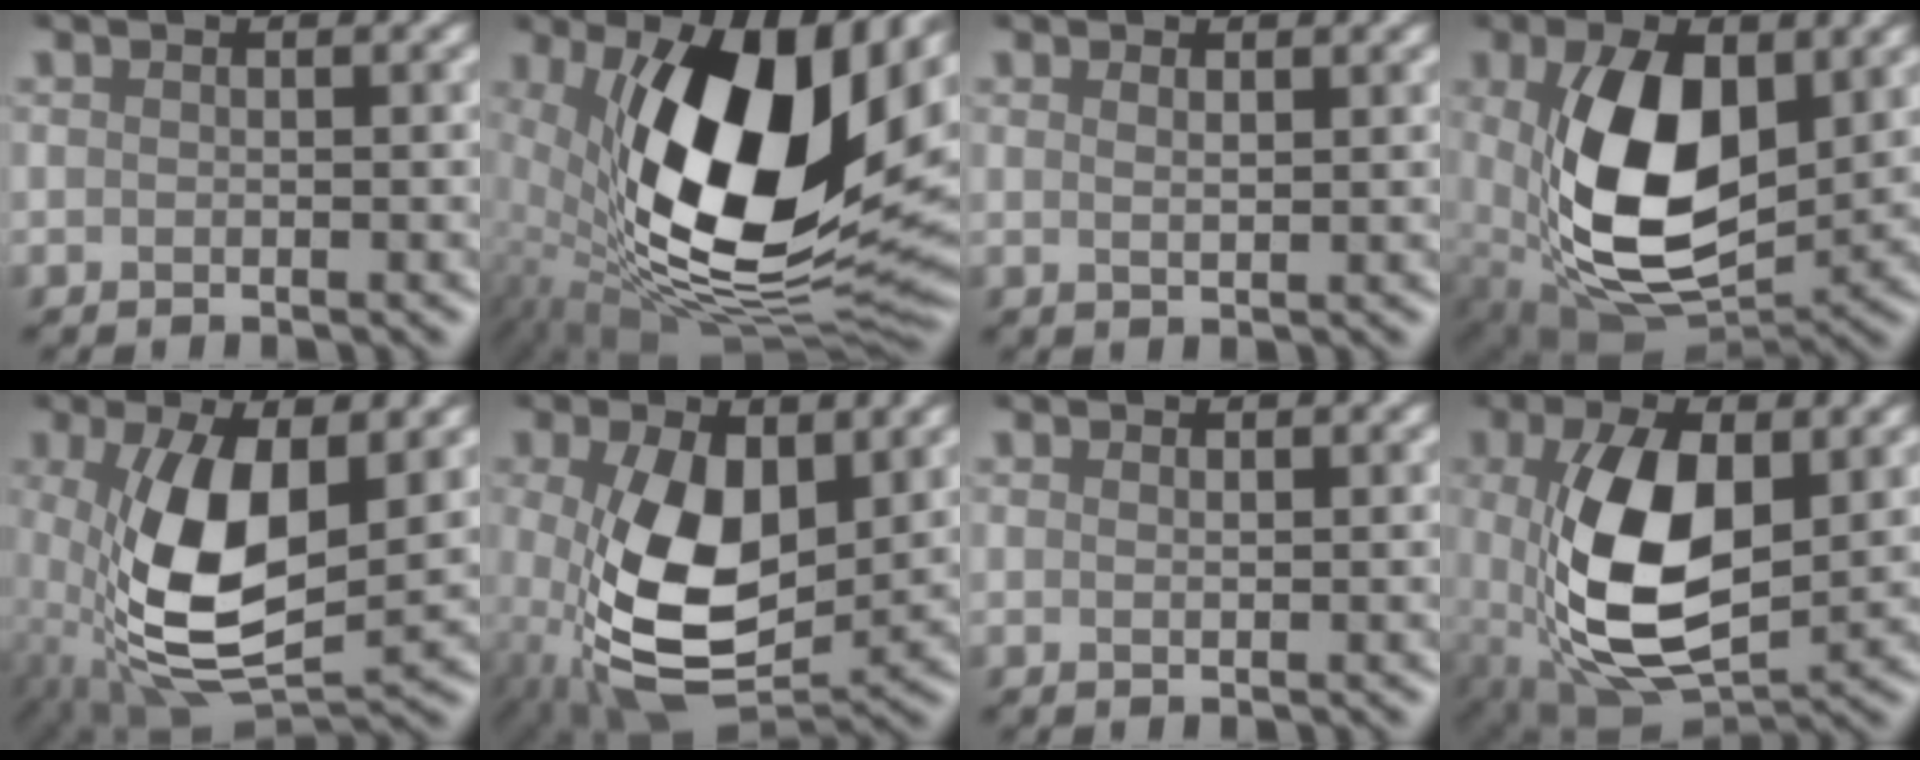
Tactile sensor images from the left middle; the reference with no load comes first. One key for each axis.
{"total": 15.4, "fx": 2.5, "fy": 7.2, "fz": 13.3, "tx": -0.235, "ty": -0.020, "tz": 0.037}
{"total": 0.7, "fx": 0.5, "fy": -0.2, "fz": 0.3, "tx": -0.010, "ty": -0.001, "tz": 0.012}
{"total": 11.2, "fx": 1.2, "fy": 6.2, "fz": 9.2, "tx": -0.190, "ty": -0.009, "tz": 0.032}
{"total": 9.2, "fx": 0.5, "fy": 4.1, "fz": 8.2, "tx": -0.189, "ty": -0.010, "tz": 0.015}
{"total": 8.5, "fx": 0.2, "fy": 4.6, "fz": 7.2, "tx": -0.170, "ty": -0.017, "tz": 0.015}
{"total": 0.7, "fx": 0.6, "fy": 0.1, "fz": 0.3, "tx": -0.002, "ty": -0.003, "tz": 0.006}
{"total": 10.2, "fx": 0.2, "fy": 5.4, "fz": 8.6, "tx": -0.189, "ty": -0.014, "tz": 0.015}